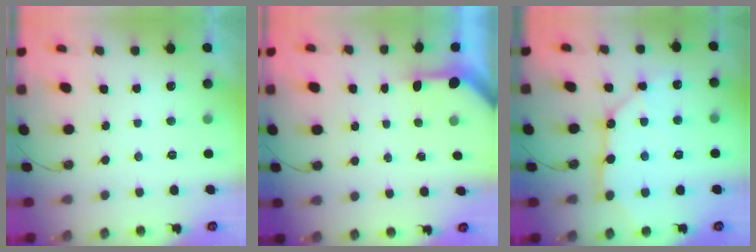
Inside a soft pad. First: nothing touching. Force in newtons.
{"total": 3.2, "press": 3.2, "slide": 0.3}
{"total": 13.1, "press": 13.0, "slide": 1.7}